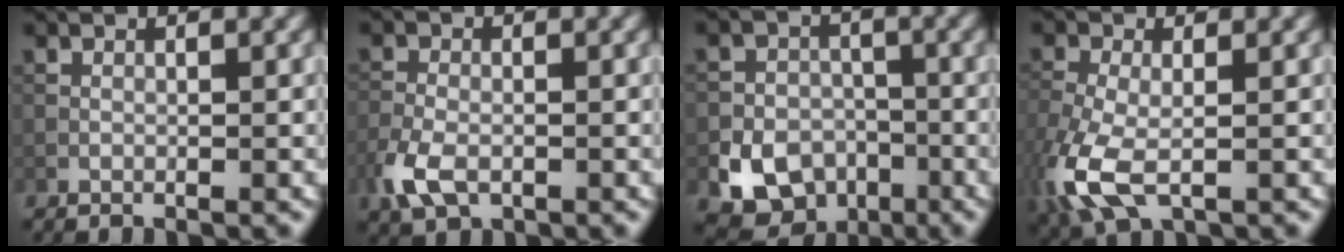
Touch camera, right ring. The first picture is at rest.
{"total": 3.8, "force": [-1.7, 2.2, 2.5], "torque": [-0.061, -0.009, -0.038]}
{"total": 8.3, "force": [-4.1, 6.7, 2.8], "torque": [-0.029, -0.021, -0.085]}
{"total": 7.1, "force": [-2.7, 3.7, 5.5], "torque": [-0.152, -0.018, -0.059]}